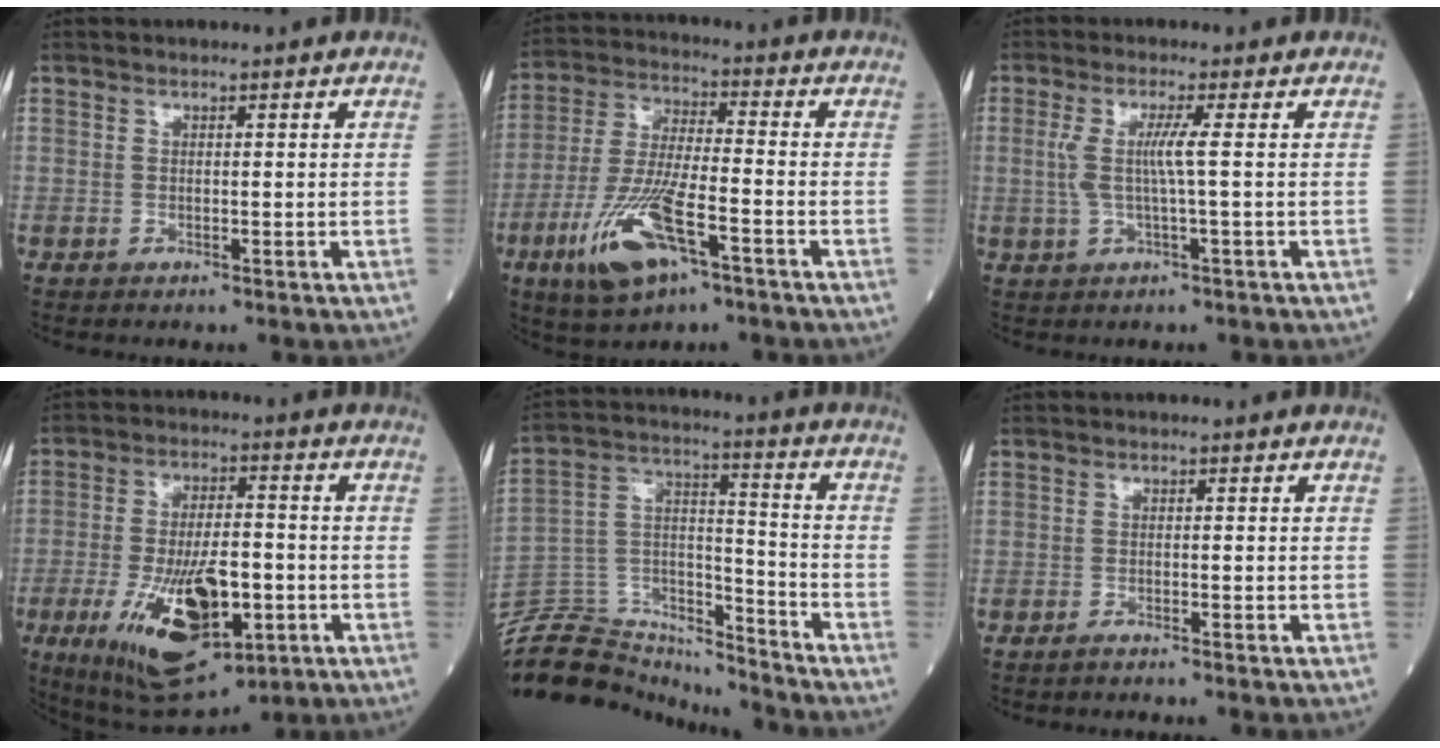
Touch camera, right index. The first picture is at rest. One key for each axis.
{"total": 13.3, "fx": -6.4, "fy": 3.4, "fz": 11.1, "tx": -0.236, "ty": -0.014, "tz": -0.116}
{"total": 4.2, "fx": 0.3, "fy": -0.5, "fz": 4.2, "tx": -0.092, "ty": 0.003, "tz": 0.006}
{"total": 16.8, "fx": -5.6, "fy": 6.0, "fz": 14.7, "tx": -0.272, "ty": -0.012, "tz": -0.078}
{"total": 18.7, "fx": -18.0, "fy": 4.3, "fz": 3.0, "tx": -0.062, "ty": 0.059, "tz": -0.293}
{"total": 1.8, "fx": -1.6, "fy": 0.0, "fz": 0.7, "tx": -0.015, "ty": 0.000, "tz": -0.021}